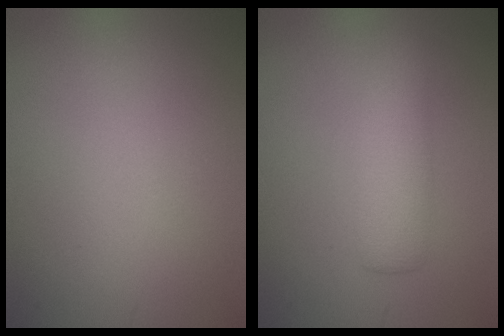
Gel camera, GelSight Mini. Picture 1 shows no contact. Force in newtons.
{"total": 3.9, "press": 3.9, "slide": 0.1}